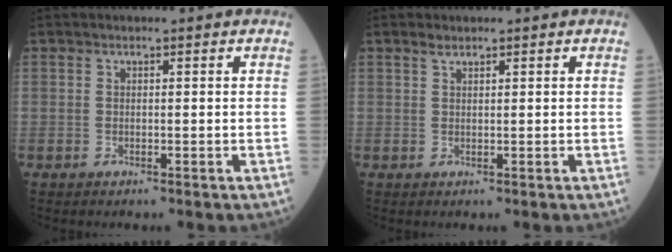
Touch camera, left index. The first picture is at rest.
{"total": 1.0, "force": [0.8, 0.2, 0.5], "torque": [-0.013, 0.006, 0.018]}